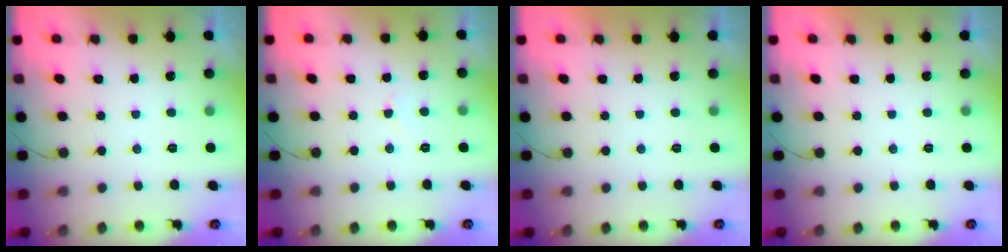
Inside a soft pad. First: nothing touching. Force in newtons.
{"total": 3.0, "press": 3.0, "slide": 0.4}
{"total": 1.8, "press": 1.8, "slide": 0.0}
{"total": 1.8, "press": 1.8, "slide": 0.0}